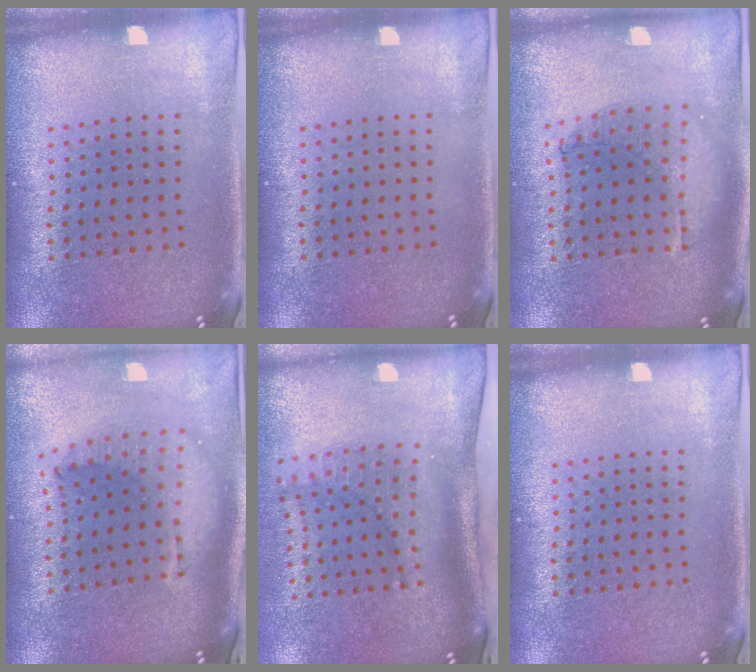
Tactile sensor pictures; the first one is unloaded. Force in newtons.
{"total": 0.0}
{"total": 0.9, "press": 0.9, "slide": 0.1}
{"total": 2.2, "press": 1.7, "slide": 1.4}
{"total": 2.1, "press": 1.5, "slide": 1.4}
{"total": 0.0}